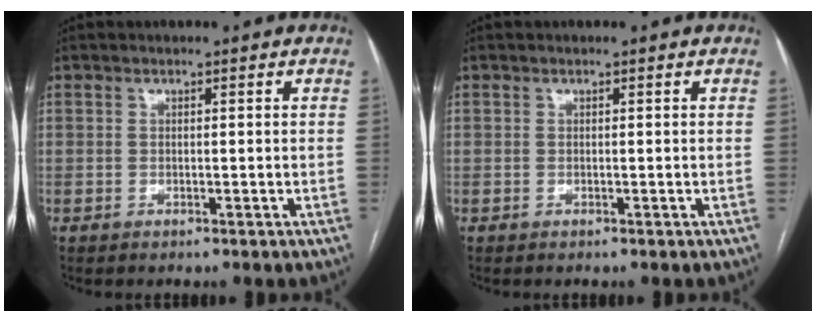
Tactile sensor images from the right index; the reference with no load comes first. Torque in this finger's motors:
{"motor_torque": [0.00, 0.00, 0.00, 0.00]}